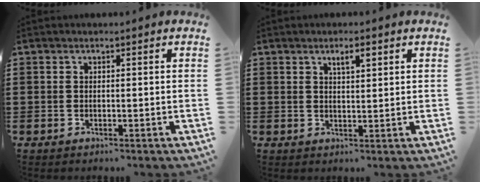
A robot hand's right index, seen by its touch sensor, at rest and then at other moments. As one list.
[{"total": 2.5, "force": [1.3, 0.7, 2.0], "torque": [-0.034, 0.001, 0.019]}]